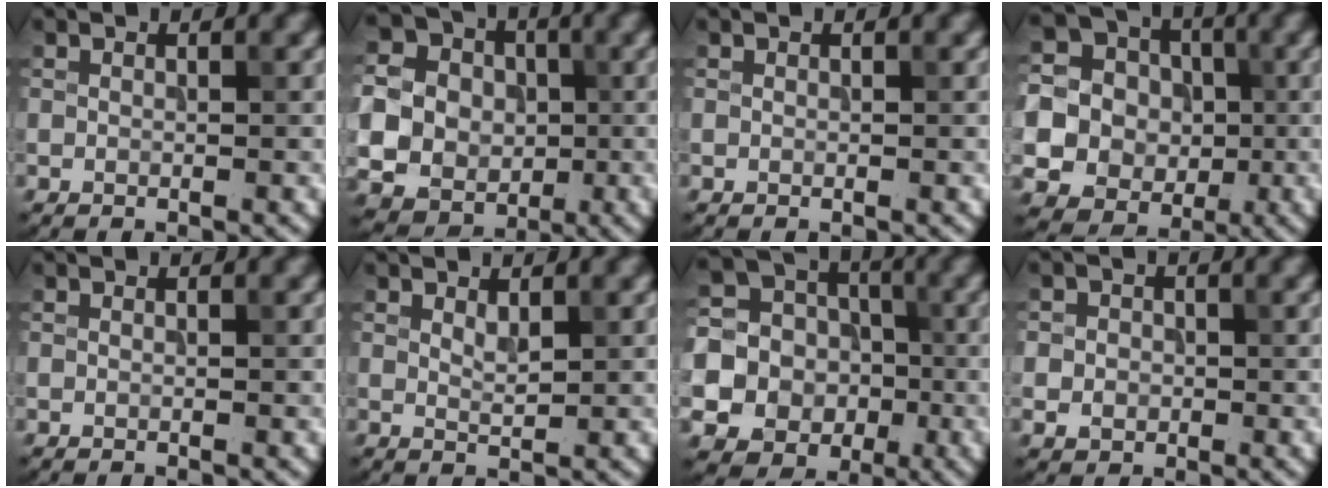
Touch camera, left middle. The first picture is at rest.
{"total": 11.0, "force": [-1.1, 10.1, 4.2], "torque": [-0.113, -0.003, -0.035]}
{"total": 0.0}
{"total": 14.3, "force": [-1.4, 13.6, 4.1], "torque": [-0.130, 0.010, -0.043]}
{"total": 0.0}
{"total": 1.2, "force": [0.7, 0.4, 0.9], "torque": [-0.019, -0.002, 0.014]}
{"total": 17.7, "force": [-4.8, 16.5, 4.1], "torque": [-0.148, -0.017, -0.096]}
{"total": 2.3, "force": [-0.3, 2.1, 0.8], "torque": [0.000, -0.002, -0.013]}